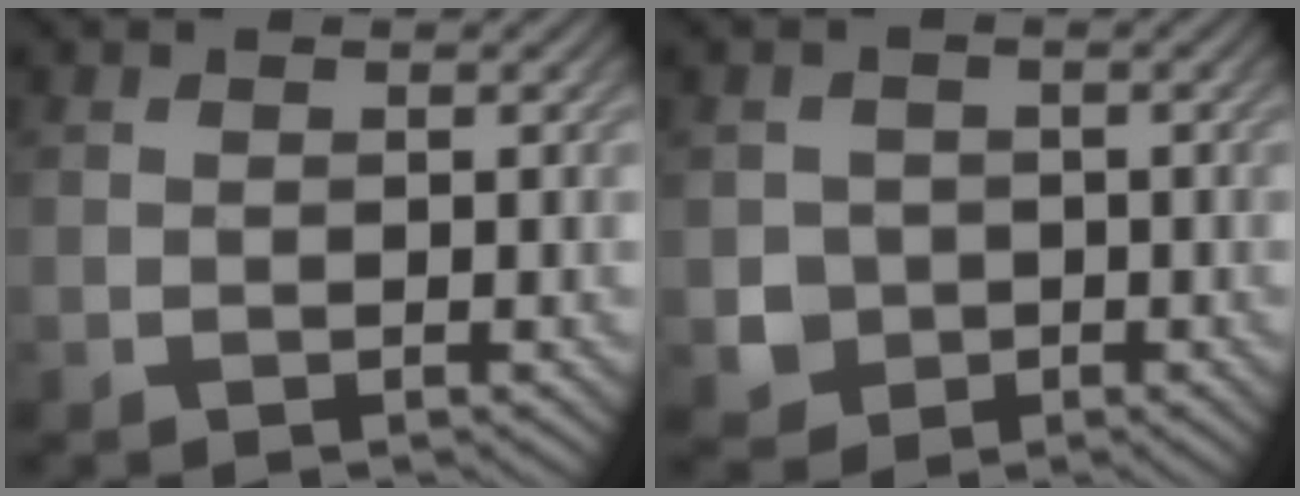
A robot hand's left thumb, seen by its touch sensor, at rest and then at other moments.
{"total": 3.4, "force": [-0.6, 3.2, 1.0], "torque": [-0.024, -0.004, -0.016]}